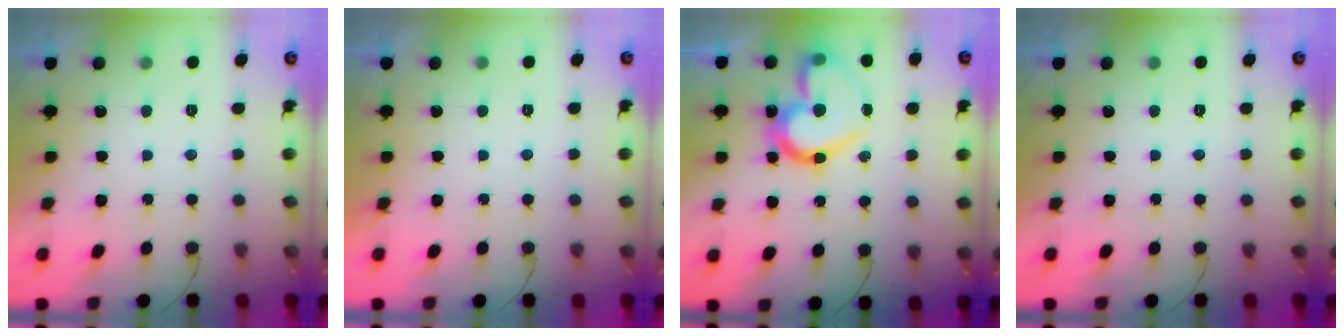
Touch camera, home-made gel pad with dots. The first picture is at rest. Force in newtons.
{"total": 1.7, "press": 1.7, "slide": 0.0}
{"total": 19.7, "press": 19.7, "slide": 1.8}
{"total": 0.0}